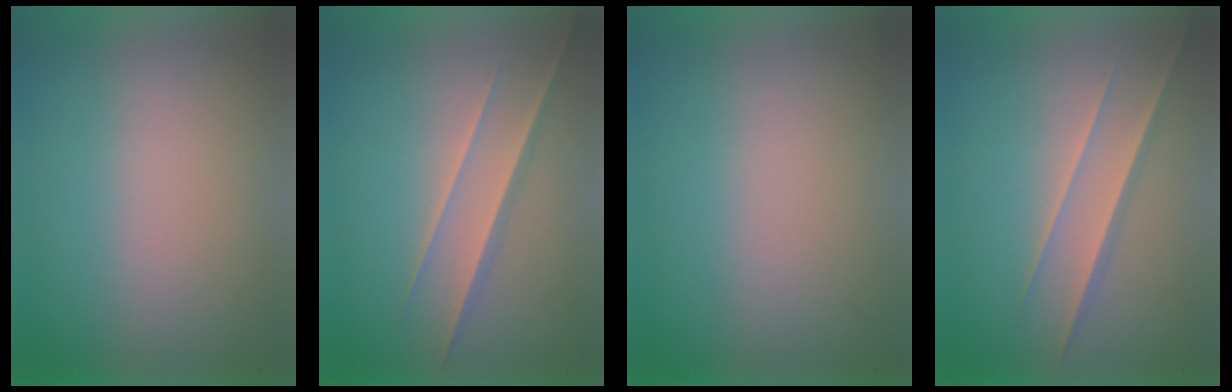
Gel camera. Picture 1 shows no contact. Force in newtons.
{"total": 1.5}
{"total": 0.0}
{"total": 1.5}